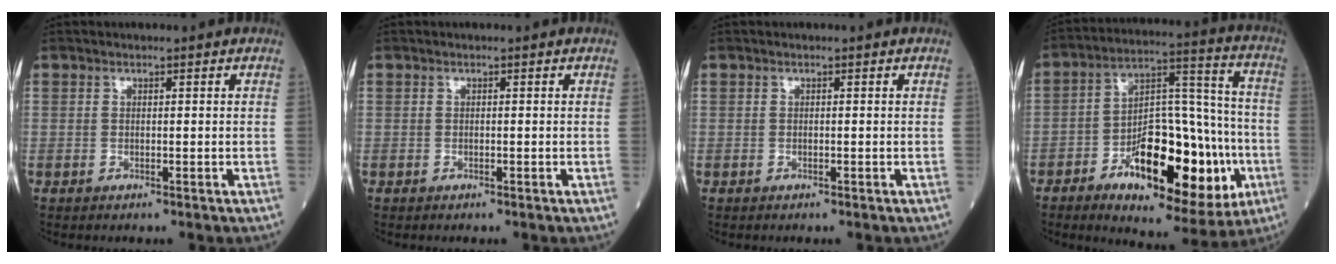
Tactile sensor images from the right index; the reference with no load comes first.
{"total": 0.0}
{"total": 0.0}
{"total": 21.7, "force": [-7.4, 8.4, 18.5], "torque": [-0.266, 0.022, -0.097]}